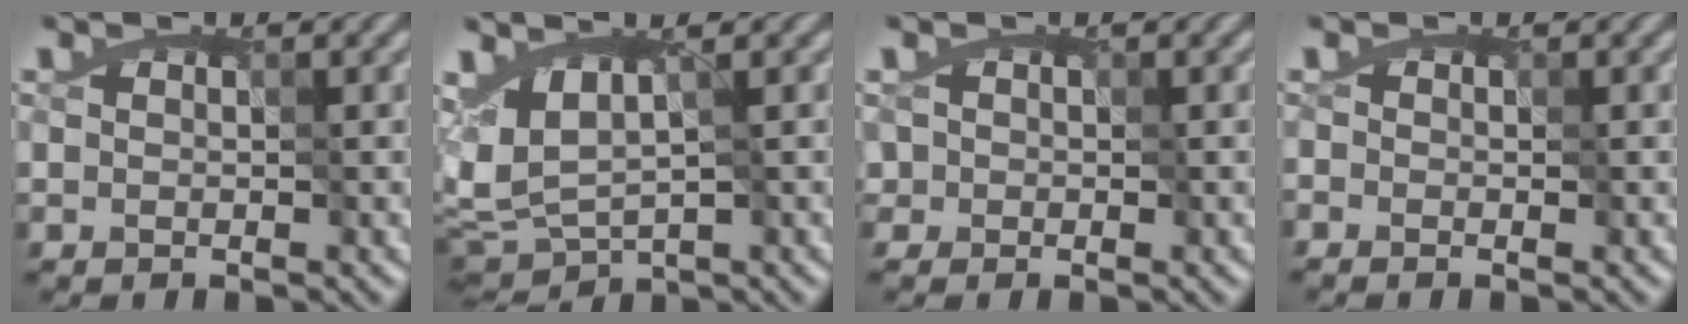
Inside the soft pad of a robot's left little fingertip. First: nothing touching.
{"total": 3.2, "force": [0.1, 1.6, 2.8], "torque": [-0.059, -0.004, 0.005]}
{"total": 1.0, "force": [-0.1, 1.0, 0.2], "torque": [-0.007, 0.001, 0.002]}
{"total": 0.0}